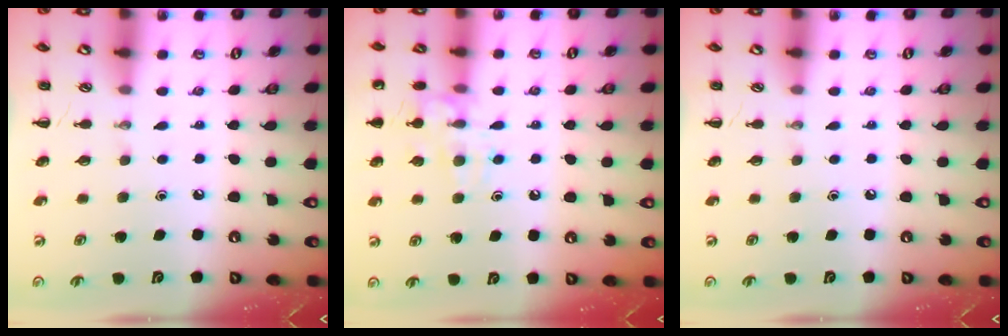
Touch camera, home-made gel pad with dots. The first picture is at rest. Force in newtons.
{"total": 11.9, "press": 11.8, "slide": 0.8}
{"total": 0.0}